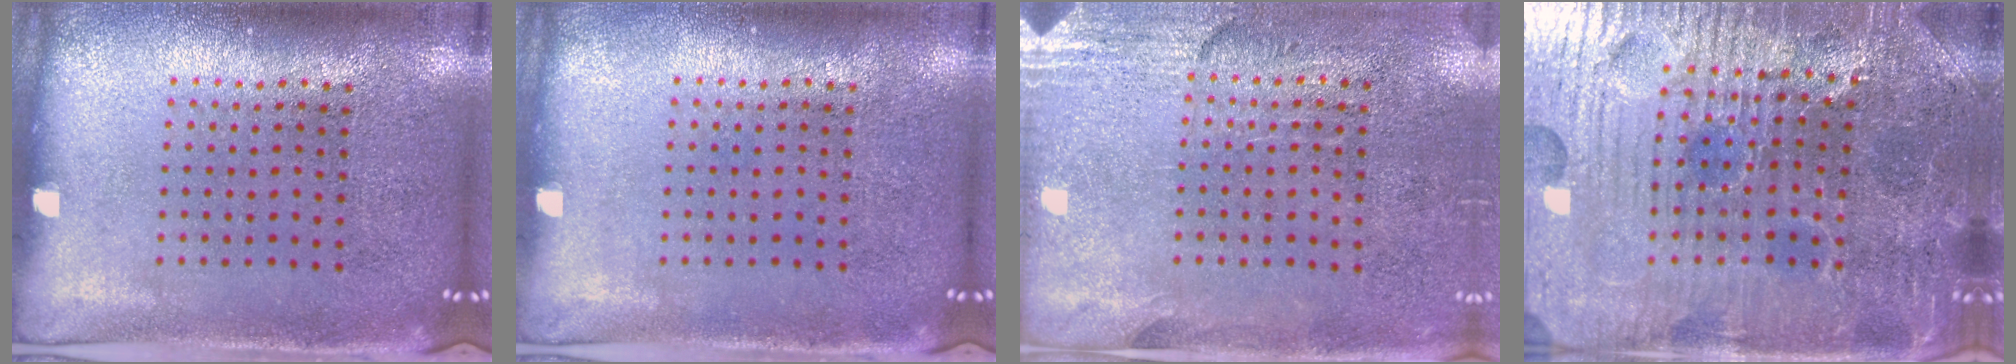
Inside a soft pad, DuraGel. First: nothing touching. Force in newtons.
{"total": 0.0}
{"total": 2.8, "press": 2.5, "slide": 1.4}
{"total": 4.6, "press": 4.6, "slide": 0.8}